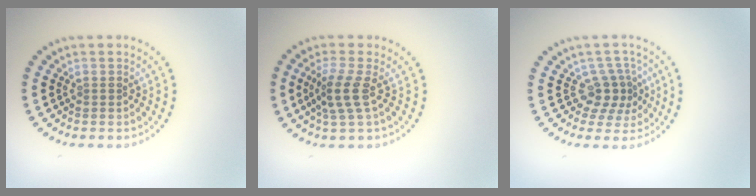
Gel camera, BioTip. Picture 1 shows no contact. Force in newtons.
{"total": 2.8, "press": 2.4, "slide": 1.4}
{"total": 2.9, "press": 2.2, "slide": 1.9}